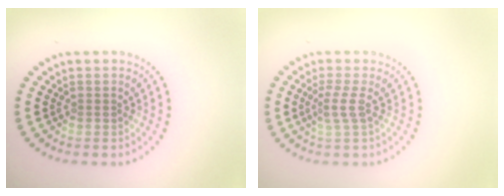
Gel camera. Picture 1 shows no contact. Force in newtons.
{"total": 1.8, "press": 1.2, "slide": 1.3}